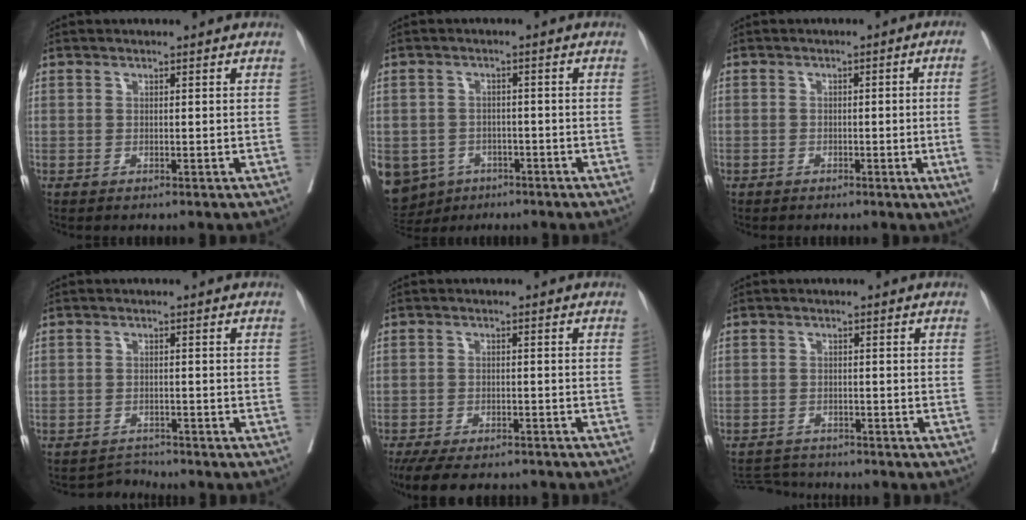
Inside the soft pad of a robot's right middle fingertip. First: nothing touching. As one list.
[{"total": 11.7, "force": [-6.3, 9.3, 3.5], "torque": [-0.110, -0.004, -0.084]}, {"total": 5.0, "force": [-1.0, -1.0, 4.8], "torque": [-0.059, -0.002, -0.015]}, {"total": 2.0, "force": [-1.6, -0.3, -1.2], "torque": [0.020, -0.008, -0.025]}, {"total": 11.7, "force": [-9.9, 3.6, 5.1], "torque": [-0.097, -0.011, -0.136]}, {"total": 4.1, "force": [-4.1, 0.1, 0.1], "torque": [-0.003, -0.013, -0.069]}]